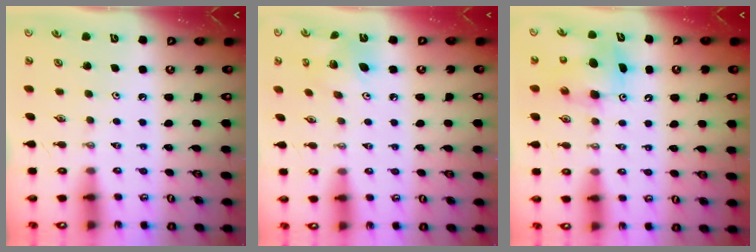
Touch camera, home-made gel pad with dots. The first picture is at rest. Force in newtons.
{"total": 8.7, "press": 8.7, "slide": 0.5}
{"total": 8.3, "press": 8.1, "slide": 1.9}